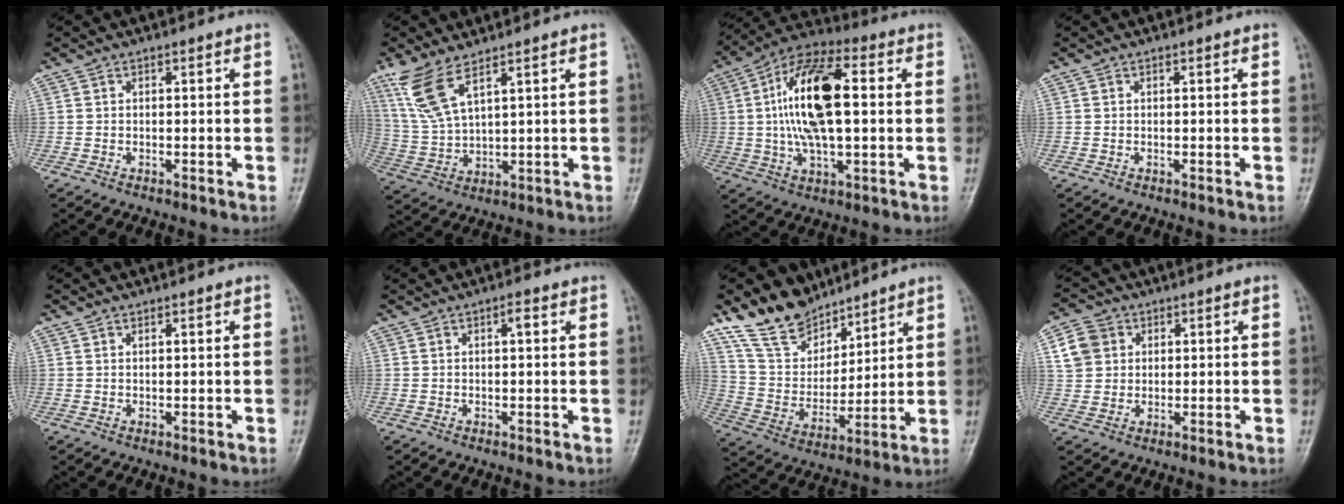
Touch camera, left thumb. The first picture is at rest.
{"total": 9.0, "force": [5.8, 2.7, 6.3], "torque": [-0.144, -0.022, 0.134]}
{"total": 17.6, "force": [1.9, 7.9, 15.6], "torque": [-0.292, 0.019, 0.029]}
{"total": 0.0}
{"total": 0.7, "force": [0.7, 0.1, 0.3], "torque": [-0.007, 0.002, 0.015]}
{"total": 1.3, "force": [0.6, 0.4, 1.1], "torque": [-0.018, 0.001, 0.008]}
{"total": 14.6, "force": [11.8, 7.3, 4.7], "torque": [-0.053, -0.064, 0.234]}
{"total": 6.2, "force": [2.1, 5.4, 2.4], "torque": [-0.026, 0.000, 0.040]}